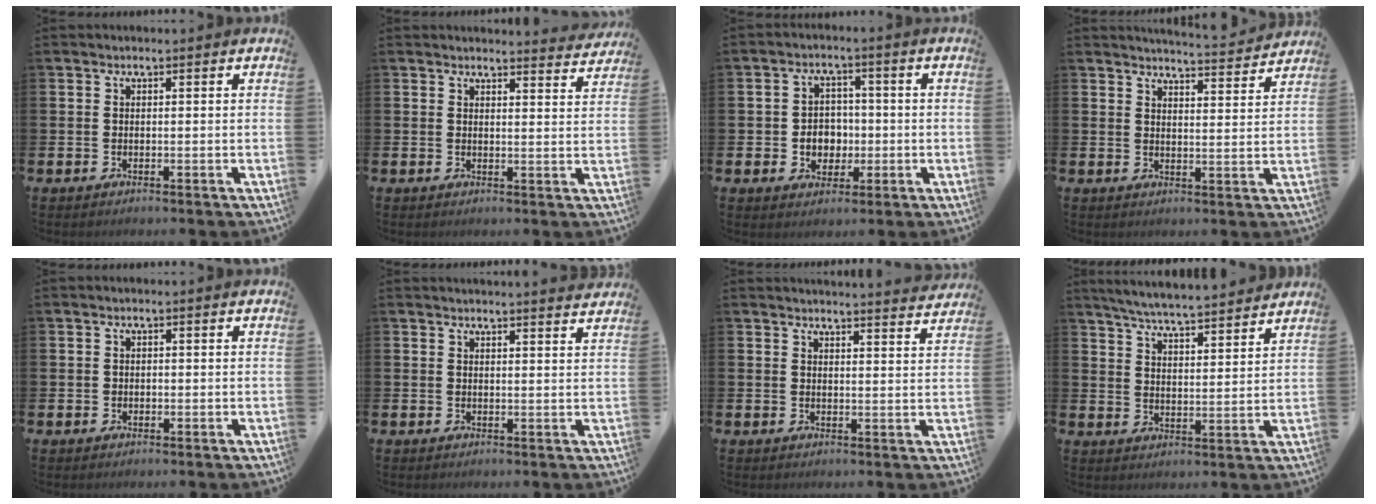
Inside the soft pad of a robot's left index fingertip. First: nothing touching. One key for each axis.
{"total": 3.0, "fx": 3.0, "fy": 0.1, "fz": -0.1, "tx": 0.016, "ty": -0.027, "tz": 0.050}
{"total": 4.1, "fx": -0.4, "fy": 3.8, "fz": 1.5, "tx": -0.022, "ty": 0.002, "tz": -0.017}
{"total": 4.8, "fx": 4.8, "fy": -0.2, "fz": 0.5, "tx": -0.009, "ty": -0.036, "tz": 0.081}
{"total": 0.7, "fx": -0.1, "fy": 0.7, "fz": 0.2, "tx": -0.002, "ty": 0.005, "tz": -0.005}
{"total": 2.1, "fx": 2.1, "fy": -0.2, "fz": -0.1, "tx": 0.012, "ty": -0.018, "tz": 0.036}
{"total": 3.3, "fx": 3.2, "fy": -0.3, "fz": 0.0, "tx": 0.008, "ty": -0.026, "tz": 0.056}
{"total": 6.2, "fx": 6.0, "fy": -0.1, "fz": 1.2, "tx": -0.044, "ty": -0.041, "tz": 0.106}